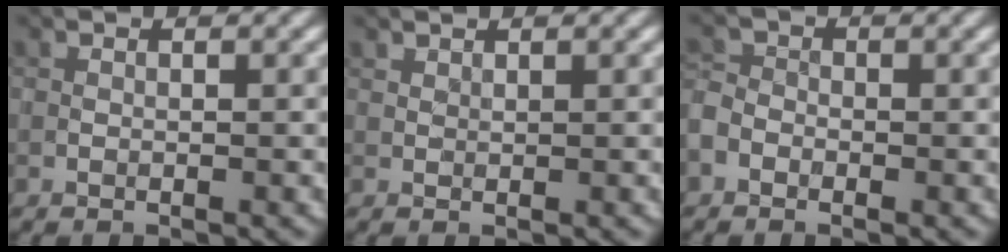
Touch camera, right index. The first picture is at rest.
{"total": 0.7, "force": [0.7, 0.0, -0.1], "torque": [-0.001, -0.001, 0.015]}
{"total": 1.9, "force": [-1.1, 1.4, 0.8], "torque": [-0.014, 0.001, -0.031]}